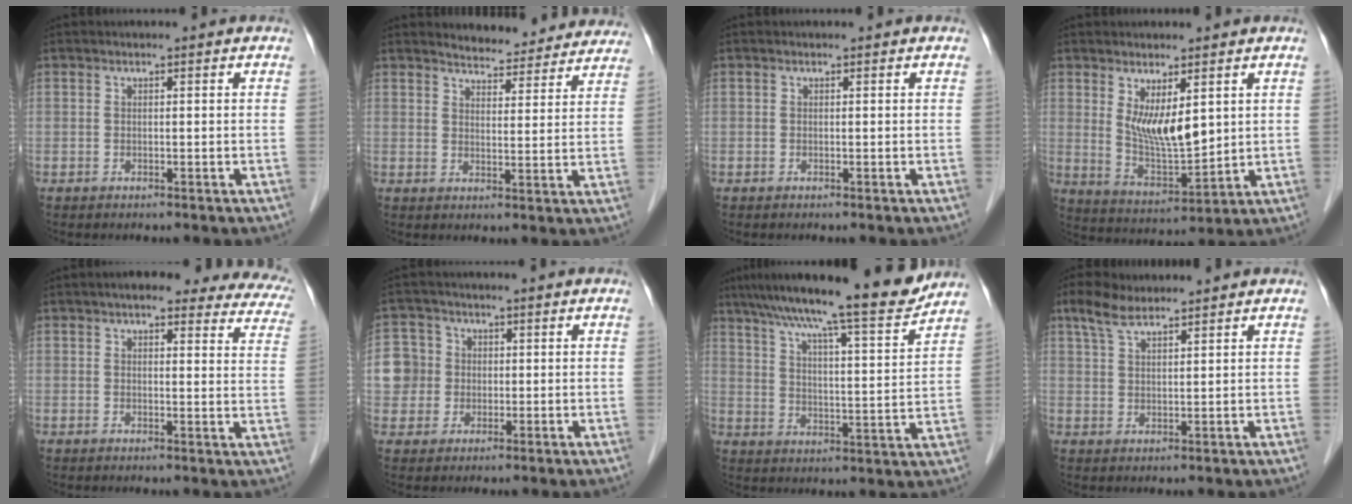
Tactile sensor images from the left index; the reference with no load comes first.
{"total": 13.1, "force": [12.5, 2.9, 2.2], "torque": [-0.005, -0.009, 0.137]}
{"total": 0.0}
{"total": 7.7, "force": [2.6, 2.3, 6.9], "torque": [-0.129, -0.017, 0.061]}
{"total": 19.4, "force": [16.7, 5.1, 8.5], "torque": [-0.078, -0.002, 0.169]}
{"total": 5.3, "force": [0.0, 5.3, 0.6], "torque": [-0.019, 0.020, 0.003]}
{"total": 17.1, "force": [14.7, 0.2, 8.7], "torque": [-0.130, 0.001, 0.217]}
{"total": 4.5, "force": [3.6, 1.3, 2.4], "torque": [-0.061, 0.018, 0.075]}